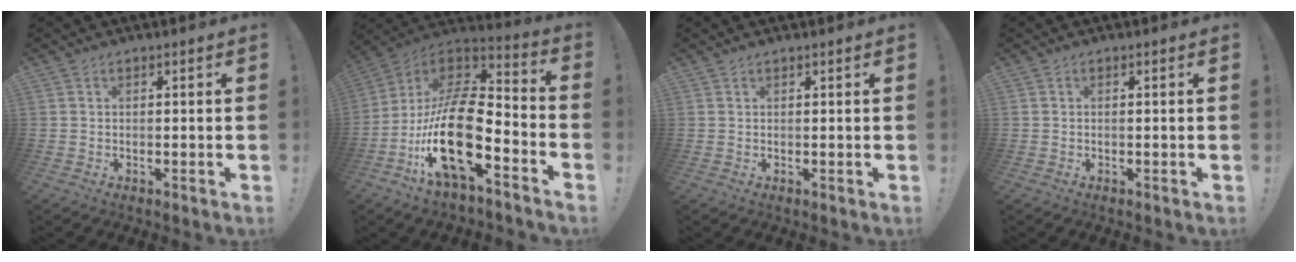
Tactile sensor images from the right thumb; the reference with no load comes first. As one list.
[{"total": 22.1, "force": [-7.4, 8.8, 19.0], "torque": [-0.396, 0.030, -0.126]}, {"total": 0.5, "force": [0.5, -0.1, 0.1], "torque": [-0.001, -0.001, 0.009]}, {"total": 0.0}]